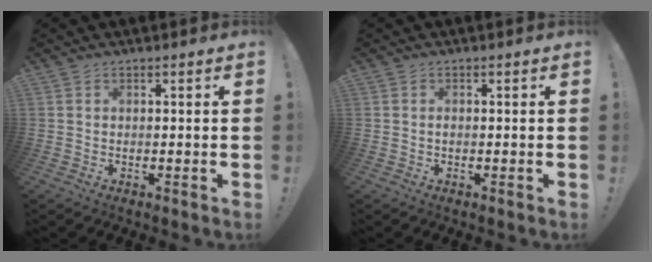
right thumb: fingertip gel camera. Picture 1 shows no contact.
{"total": 0.6, "force": [-0.4, 0.2, 0.4], "torque": [-0.009, 0.001, -0.007]}